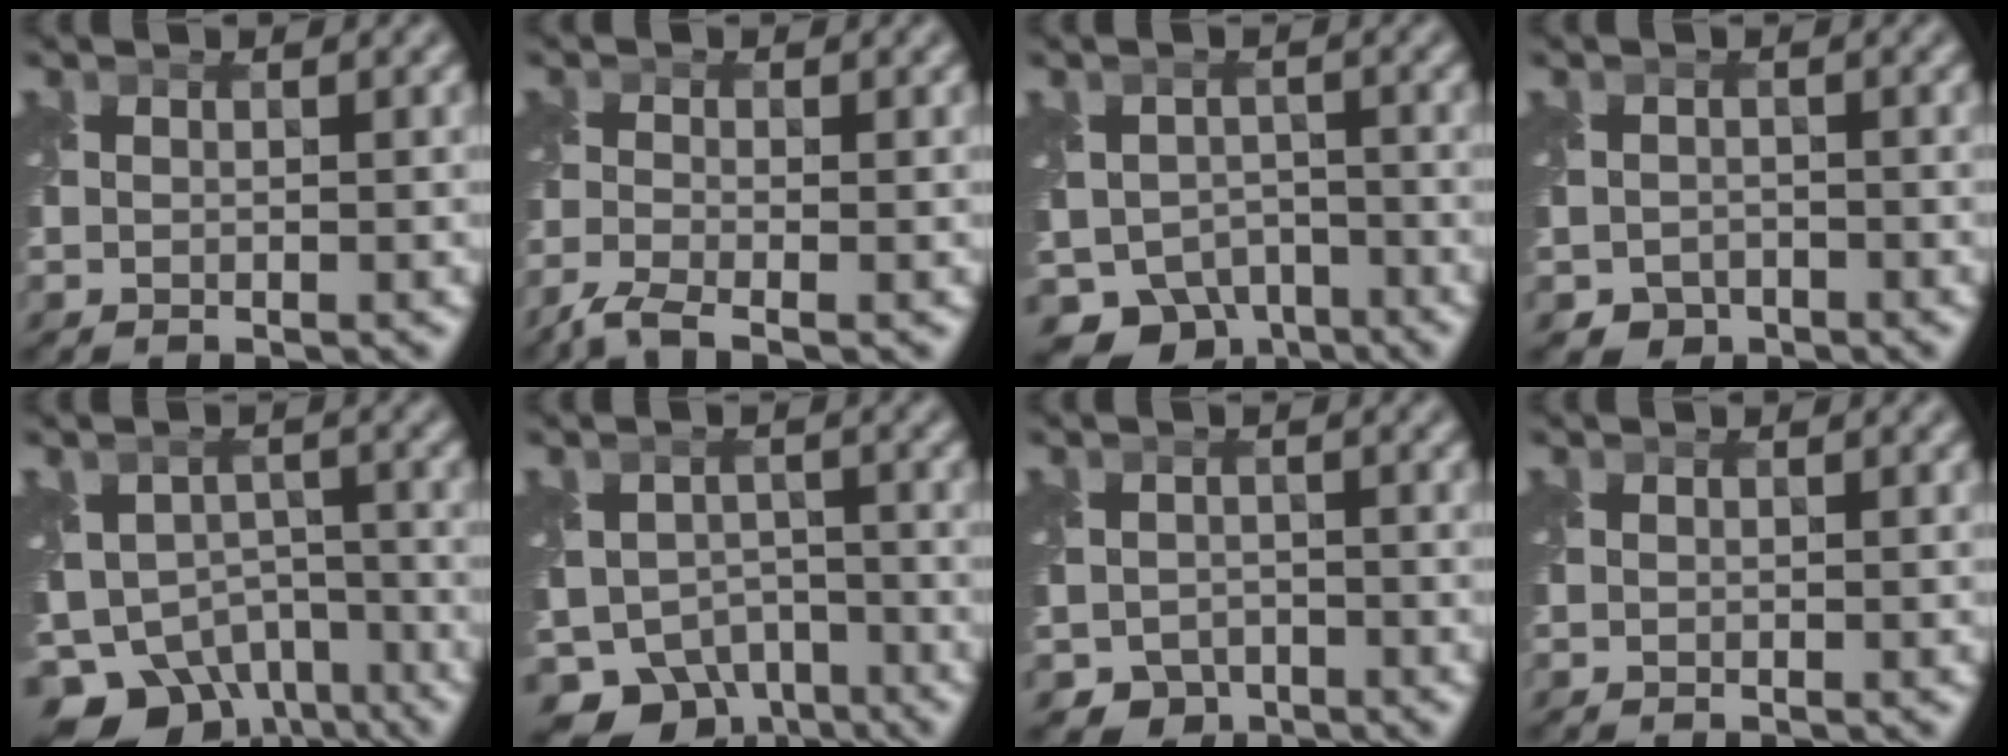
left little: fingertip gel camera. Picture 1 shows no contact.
{"total": 2.9, "force": [-2.4, 0.4, 1.5], "torque": [-0.040, -0.014, -0.065]}
{"total": 7.8, "force": [-5.3, 5.1, 2.6], "torque": [-0.036, -0.018, -0.082]}
{"total": 2.2, "force": [-1.5, 1.6, 0.4], "torque": [-0.004, -0.009, -0.028]}
{"total": 9.6, "force": [-6.9, 5.4, 3.9], "torque": [-0.062, -0.020, -0.106]}
{"total": 8.7, "force": [-6.1, 5.3, 3.2], "torque": [-0.047, -0.017, -0.094]}
{"total": 3.1, "force": [-2.1, 2.3, 0.6], "torque": [-0.006, -0.008, -0.038]}
{"total": 0.0}